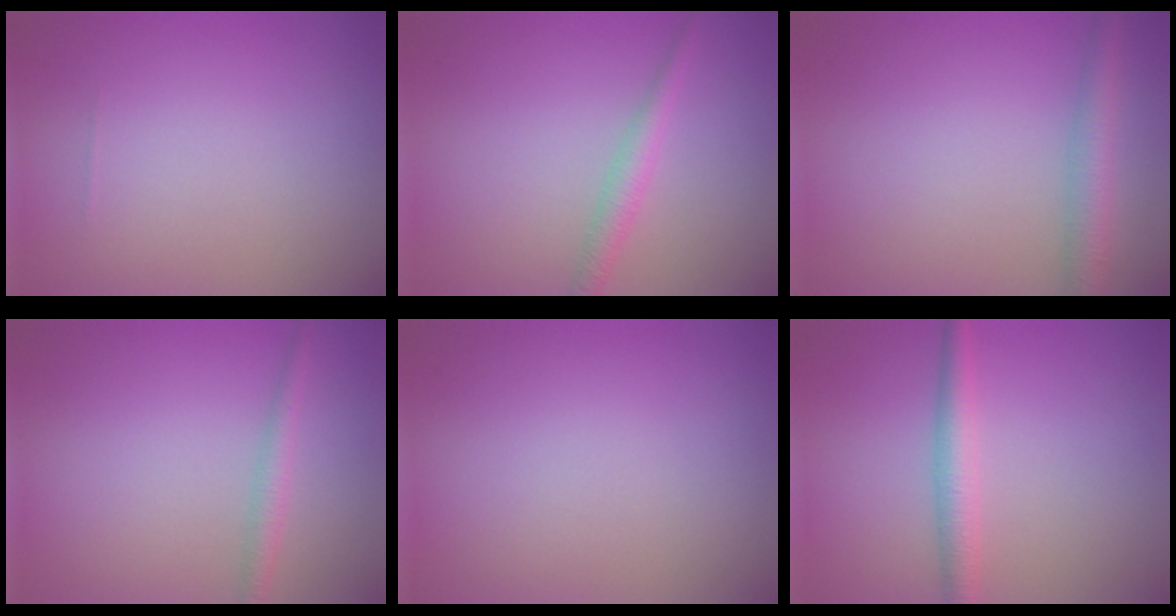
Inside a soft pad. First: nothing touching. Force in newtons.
{"total": 1.9, "press": 1.9, "slide": 0.1}
{"total": 3.0, "press": 3.0, "slide": 0.1}
{"total": 1.7, "press": 1.7, "slide": 0.0}
{"total": 0.0}
{"total": 2.7, "press": 2.7, "slide": 0.1}